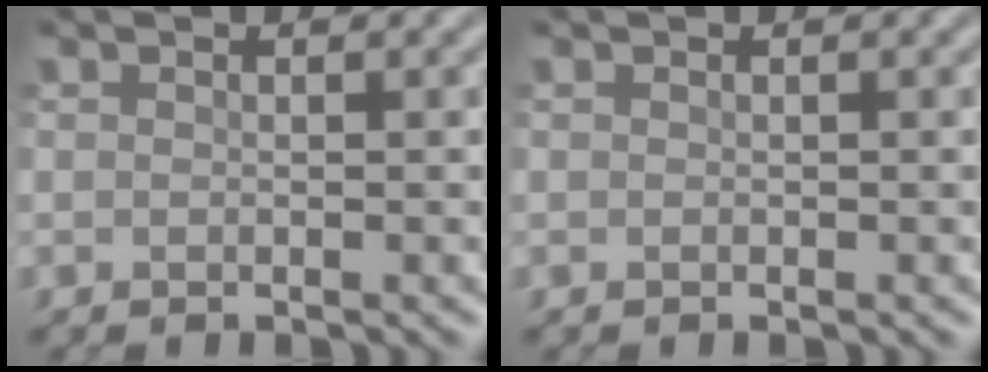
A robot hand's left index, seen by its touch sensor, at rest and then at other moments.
{"total": 0.0}